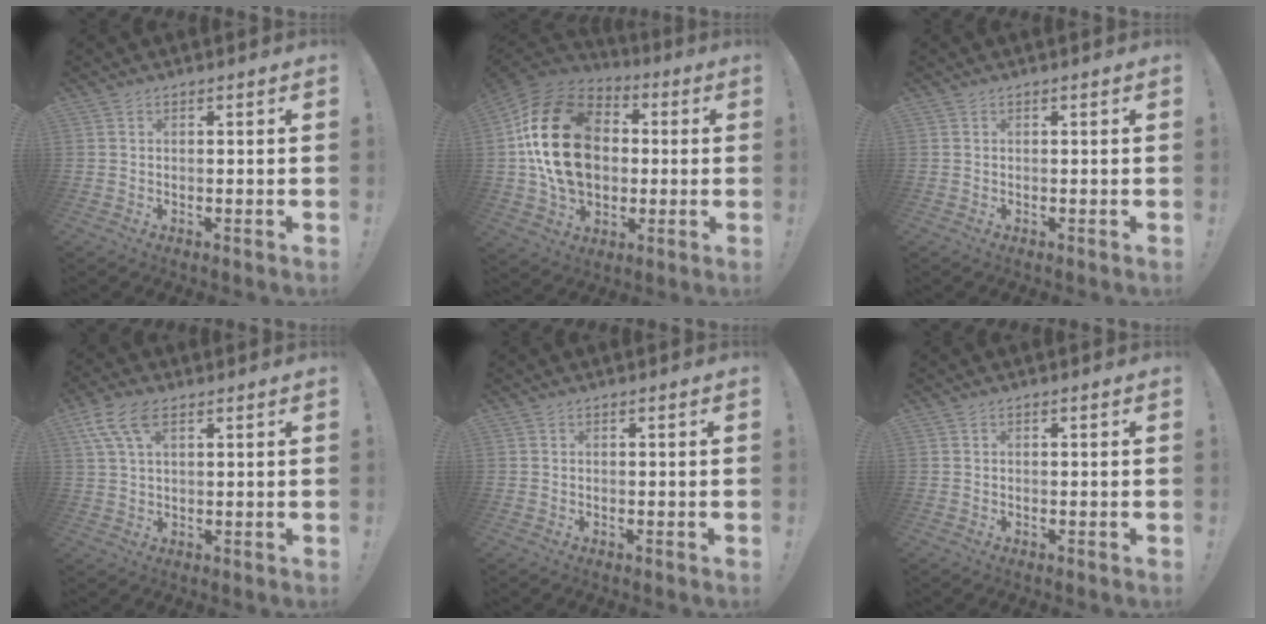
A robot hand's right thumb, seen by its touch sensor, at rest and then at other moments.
{"total": 25.3, "force": [2.3, 18.1, 17.6], "torque": [-0.310, 0.013, 0.052]}
{"total": 0.0}
{"total": 8.8, "force": [4.4, 4.3, 6.4], "torque": [-0.123, -0.003, 0.085]}
{"total": 0.0}
{"total": 0.0}